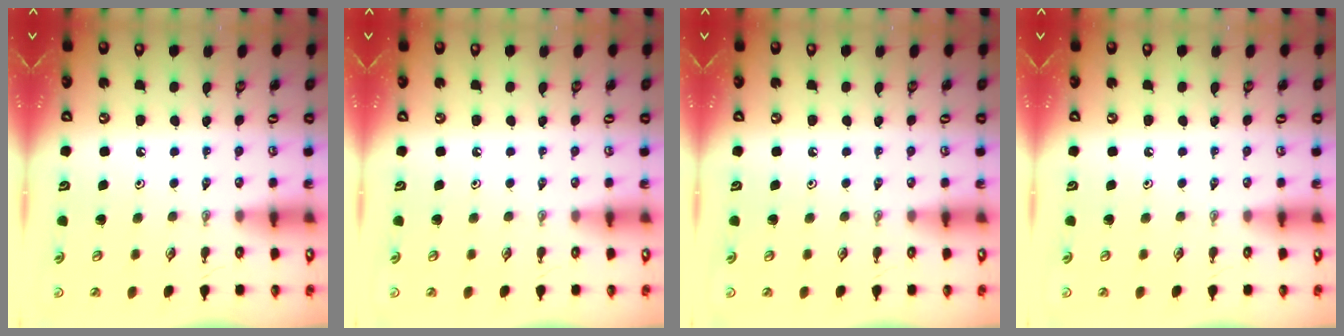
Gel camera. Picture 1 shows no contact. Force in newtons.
{"total": 0.0}
{"total": 0.0}
{"total": 0.0}